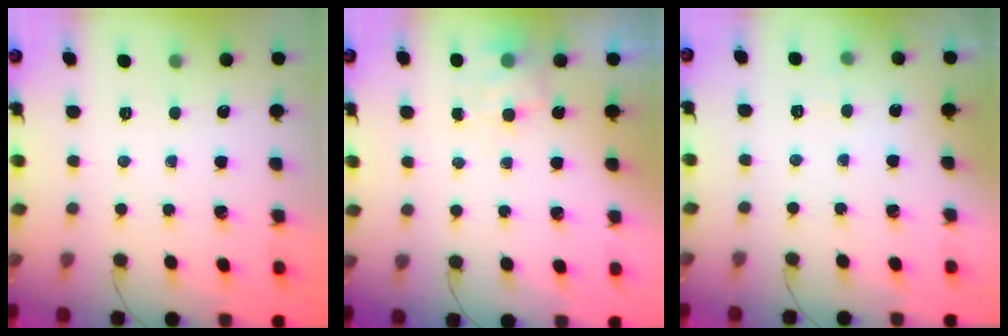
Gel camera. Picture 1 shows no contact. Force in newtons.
{"total": 5.6, "press": 5.5, "slide": 1.1}
{"total": 2.6, "press": 2.1, "slide": 1.5}